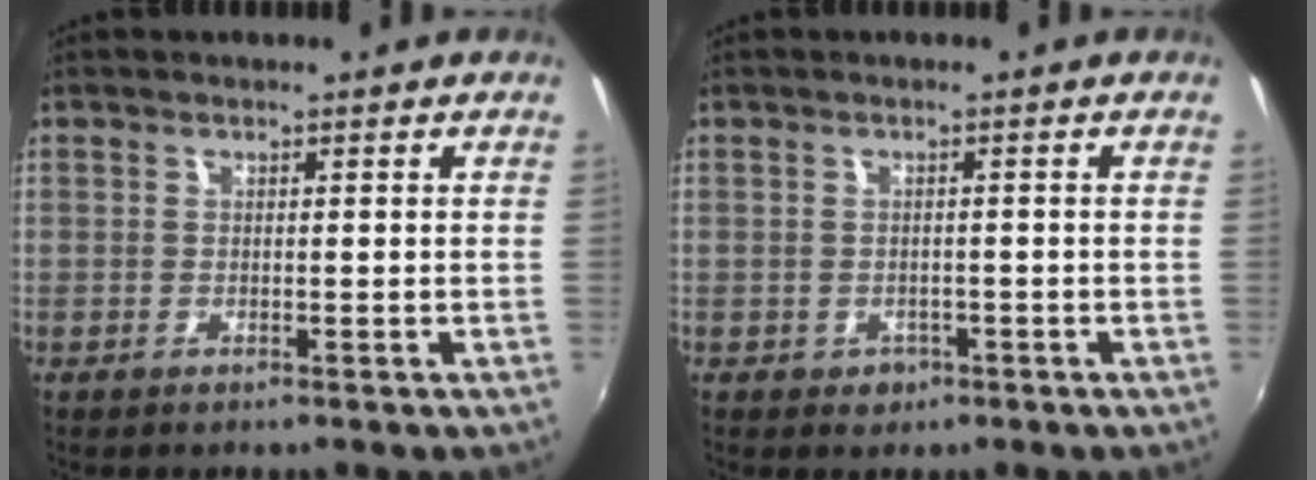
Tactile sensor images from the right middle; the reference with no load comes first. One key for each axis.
{"total": 2.3, "fx": -0.9, "fy": 2.0, "fz": 0.7, "tx": -0.017, "ty": -0.003, "tz": -0.009}